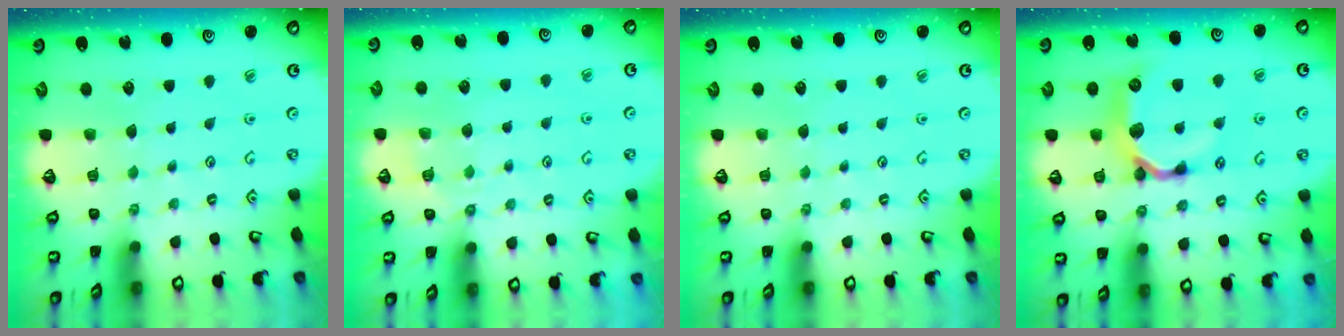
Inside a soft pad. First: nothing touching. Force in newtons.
{"total": 3.0, "press": 2.9, "slide": 0.7}
{"total": 0.0}
{"total": 11.9, "press": 11.9, "slide": 0.6}